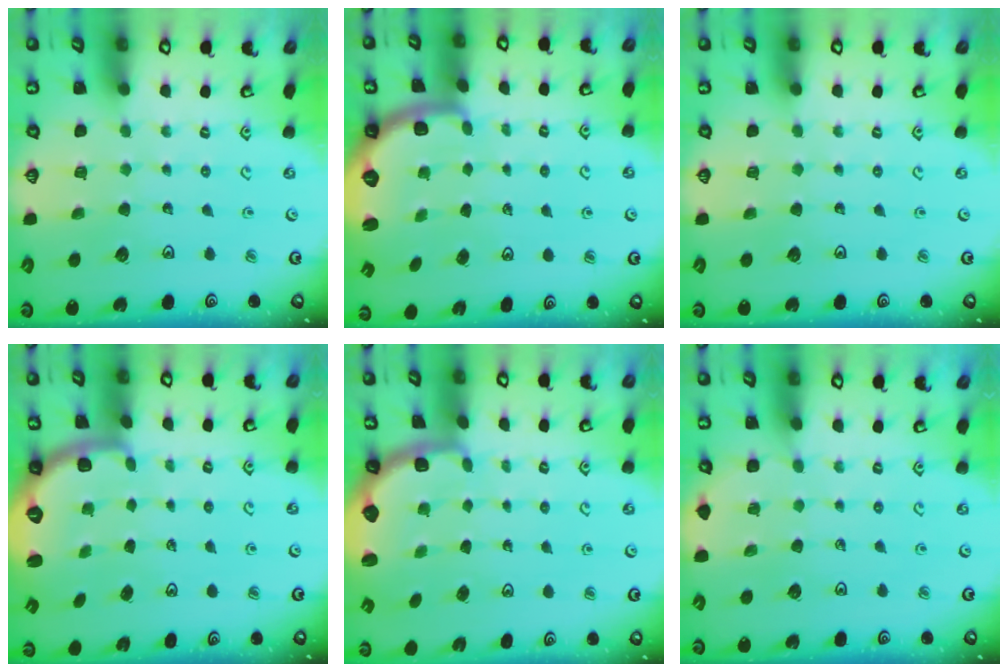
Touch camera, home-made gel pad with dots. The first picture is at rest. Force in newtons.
{"total": 1.7, "press": 1.6, "slide": 0.4}
{"total": 0.0}
{"total": 2.5, "press": 2.0, "slide": 1.5}
{"total": 2.8, "press": 1.7, "slide": 2.2}
{"total": 3.4, "press": 3.4, "slide": 0.4}